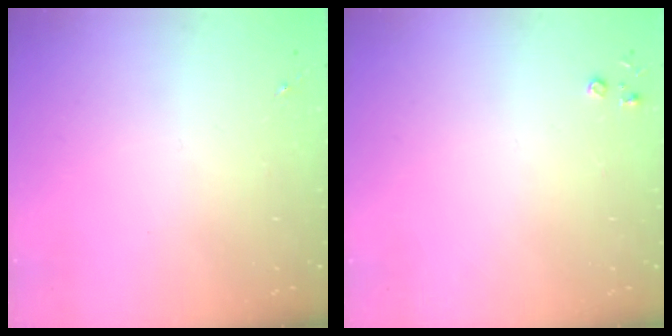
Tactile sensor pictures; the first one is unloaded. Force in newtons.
{"total": 2.8, "press": 2.8, "slide": 0.3}